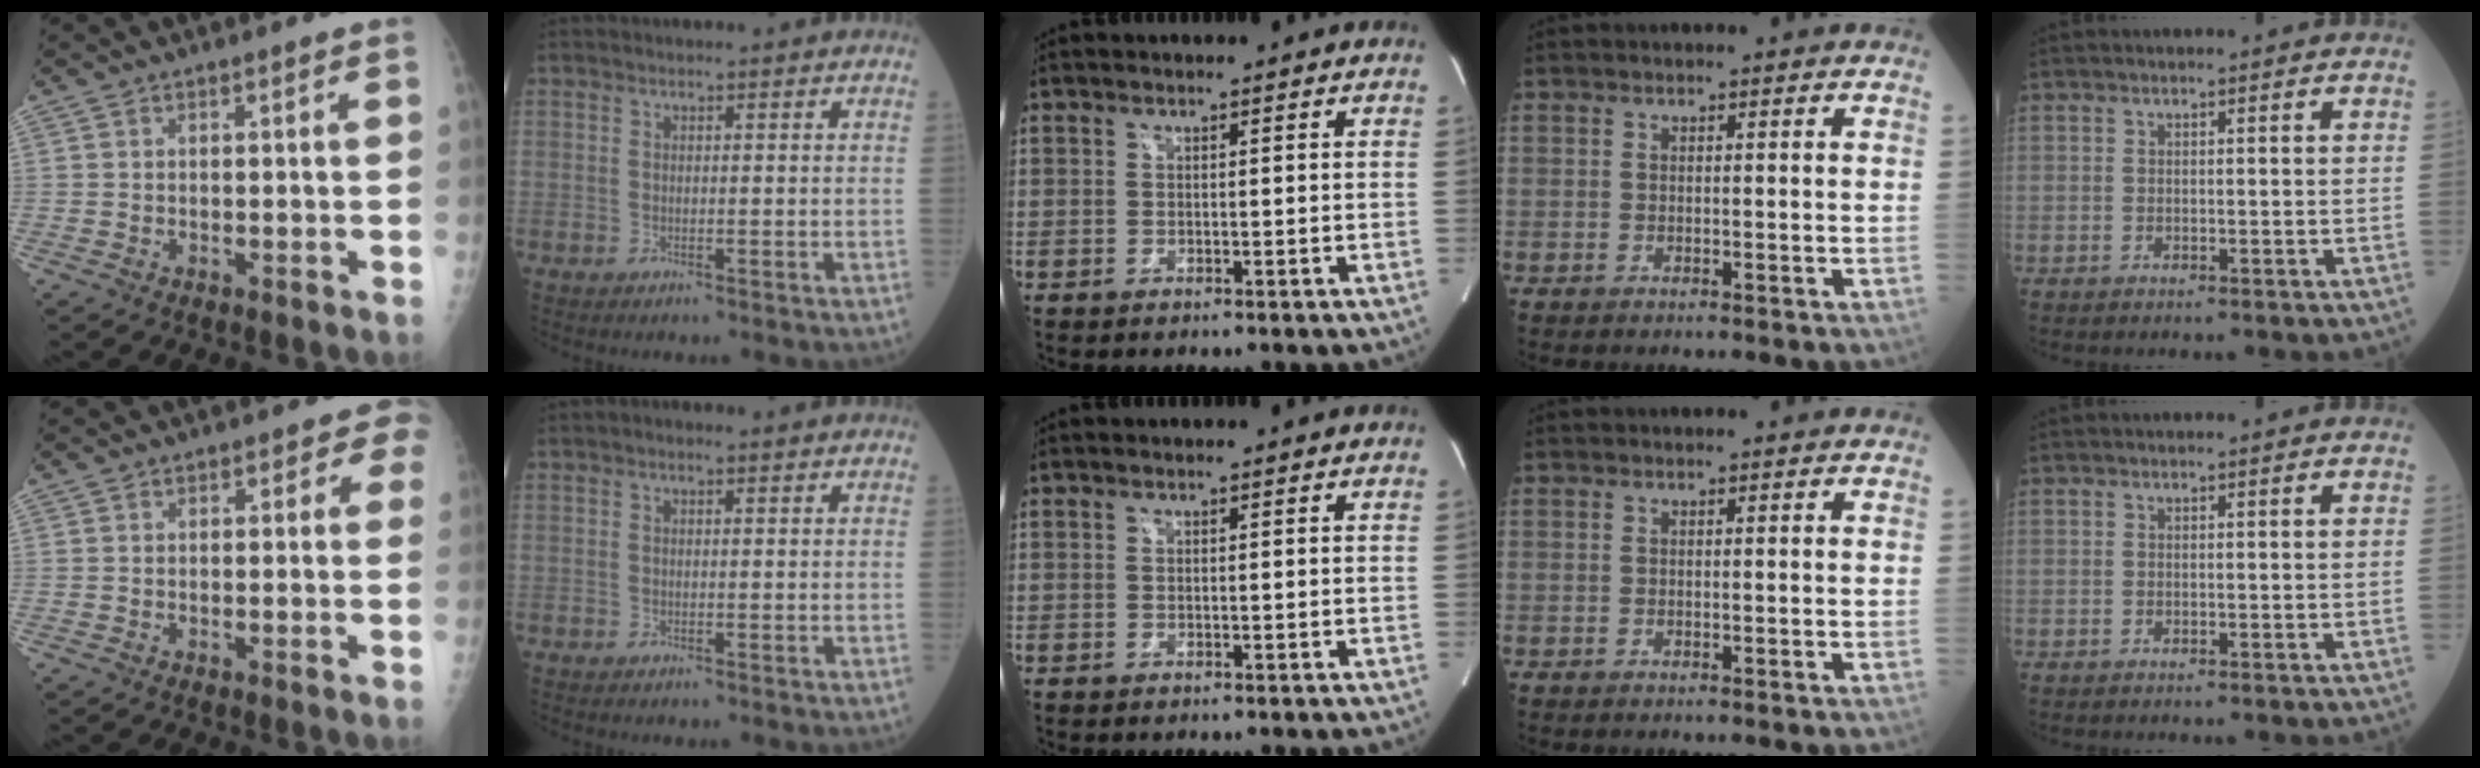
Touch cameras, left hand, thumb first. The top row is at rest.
{"thumb": {"total": 2.6, "force": [0.9, 1.8, 1.6], "torque": [0.015, 0.004, 0.000]}, "index": {"total": 0.8, "force": [0.2, 0.3, 0.7], "torque": [-0.014, 0.002, 0.001]}}